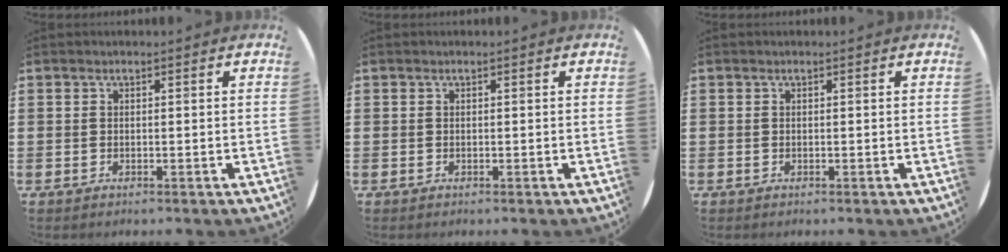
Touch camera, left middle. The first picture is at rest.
{"total": 0.0}
{"total": 0.0}